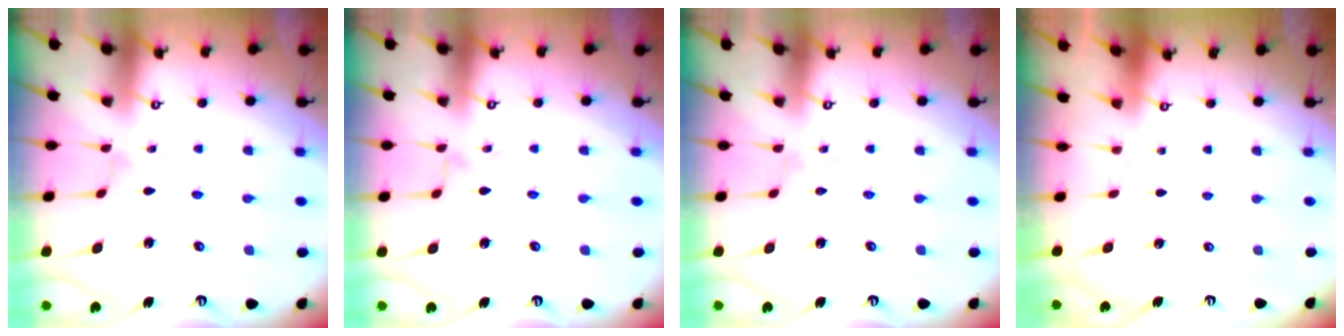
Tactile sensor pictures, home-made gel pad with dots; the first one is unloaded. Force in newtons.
{"total": 0.7, "press": 0.7, "slide": 0.3}
{"total": 0.0}
{"total": 0.0}